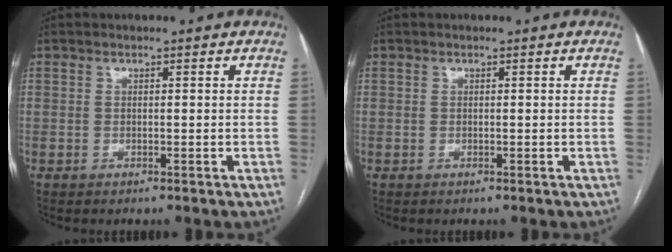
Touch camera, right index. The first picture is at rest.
{"total": 0.0}